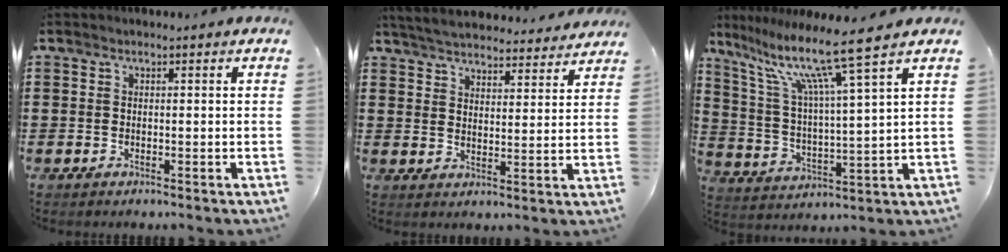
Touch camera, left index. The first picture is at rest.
{"total": 5.0, "force": [4.9, 0.3, 0.6], "torque": [-0.034, -0.028, 0.086]}
{"total": 11.4, "force": [8.5, 0.1, 7.7], "torque": [-0.177, -0.040, 0.137]}